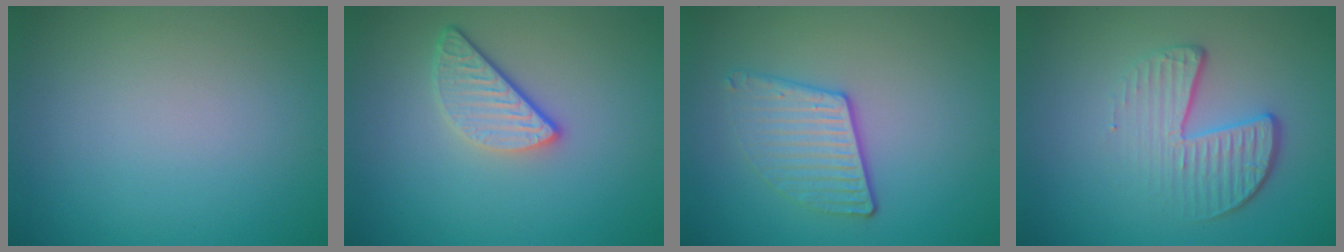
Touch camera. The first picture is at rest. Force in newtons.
{"total": 3.2, "press": 2.6, "slide": 1.9}
{"total": 3.3, "press": 2.8, "slide": 1.9}
{"total": 4.3, "press": 2.8, "slide": 3.3}